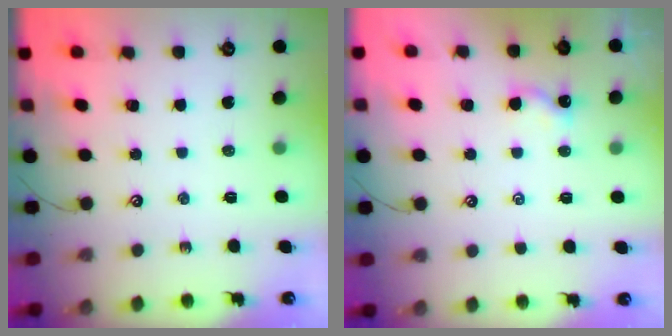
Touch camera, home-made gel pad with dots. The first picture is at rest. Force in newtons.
{"total": 0.0}